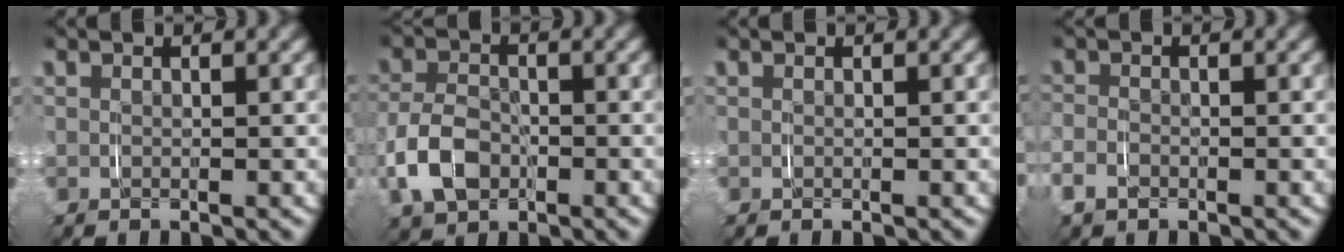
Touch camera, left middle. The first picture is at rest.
{"total": 5.2, "force": [-1.4, 3.8, 3.2], "torque": [-0.080, -0.006, -0.022]}
{"total": 0.0}
{"total": 1.9, "force": [-0.9, 1.3, 0.9], "torque": [-0.030, -0.006, -0.017]}